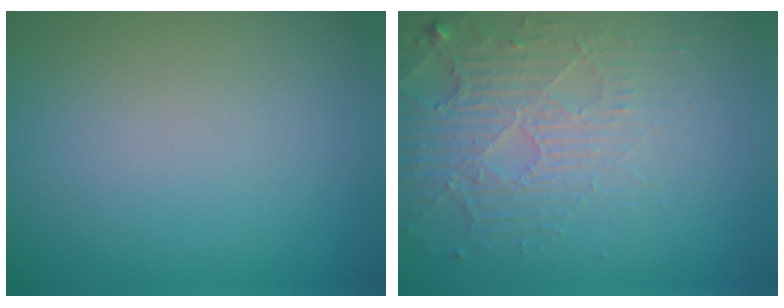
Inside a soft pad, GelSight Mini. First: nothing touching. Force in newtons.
{"total": 5.2, "press": 3.4, "slide": 4.0}